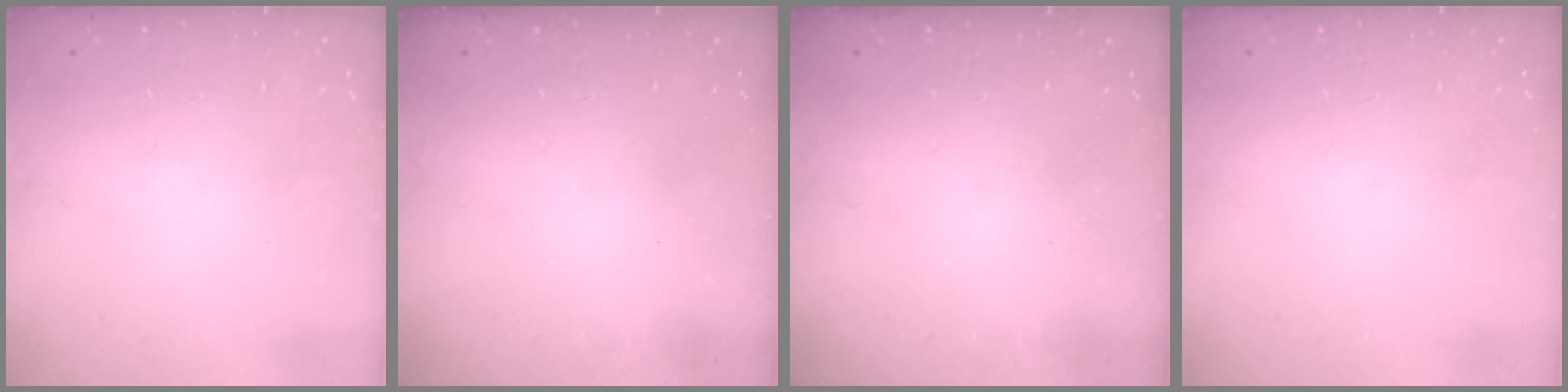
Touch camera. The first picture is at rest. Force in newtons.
{"total": 2.4, "press": 2.3, "slide": 0.8}
{"total": 2.4, "press": 2.2, "slide": 0.8}
{"total": 0.0}